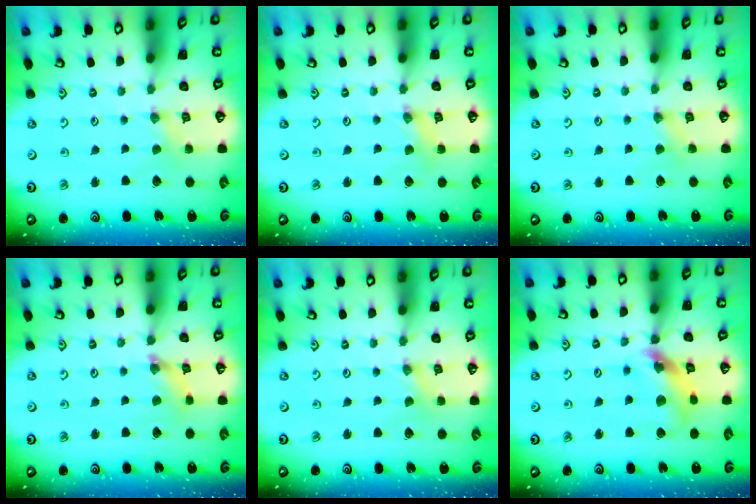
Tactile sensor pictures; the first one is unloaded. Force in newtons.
{"total": 1.6, "press": 1.6, "slide": 0.2}
{"total": 2.0, "press": 2.0, "slide": 0.5}
{"total": 3.1, "press": 3.1, "slide": 0.4}
{"total": 0.0}
{"total": 11.7, "press": 11.6, "slide": 1.5}